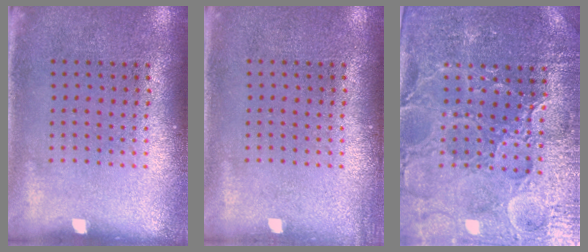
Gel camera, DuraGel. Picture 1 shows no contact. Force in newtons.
{"total": 0.7, "press": 0.7, "slide": 0.0}
{"total": 4.6, "press": 4.3, "slide": 1.6}